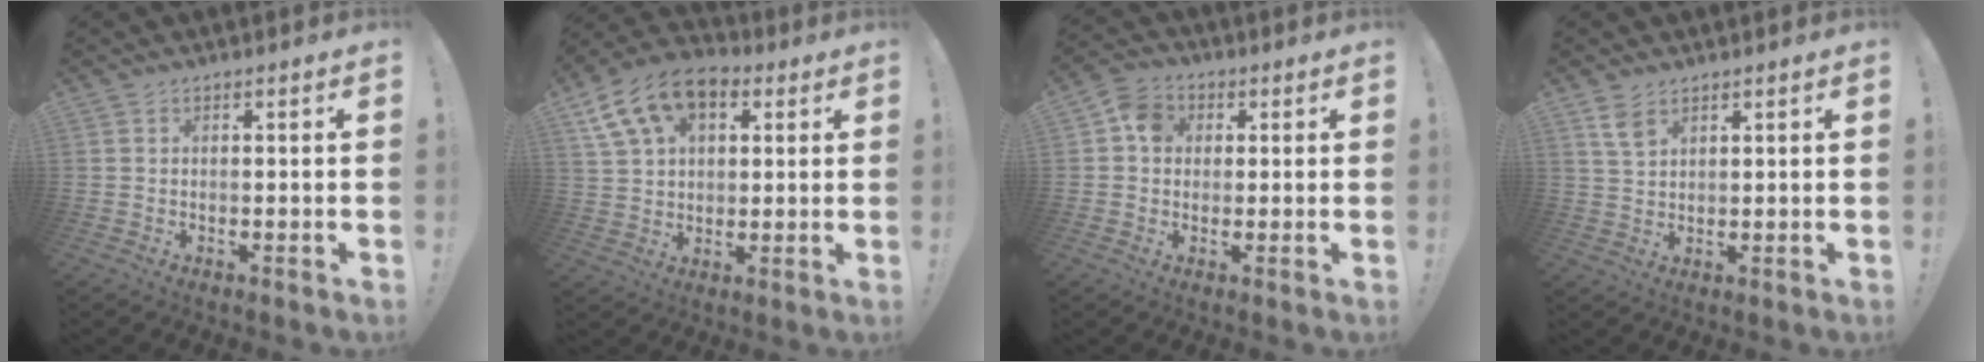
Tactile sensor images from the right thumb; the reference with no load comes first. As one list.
[{"total": 15.2, "force": [7.0, 9.7, 9.3], "torque": [-0.171, -0.024, 0.134]}, {"total": 6.8, "force": [0.9, 5.8, 3.6], "torque": [-0.050, 0.015, 0.020]}, {"total": 4.2, "force": [2.8, 2.1, 2.4], "torque": [-0.032, -0.018, 0.051]}]